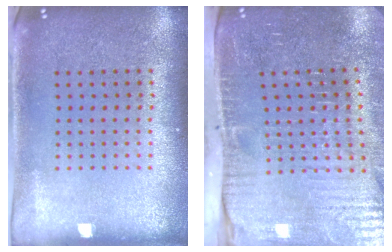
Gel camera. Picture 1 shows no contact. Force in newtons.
{"total": 4.8, "press": 4.3, "slide": 2.1}